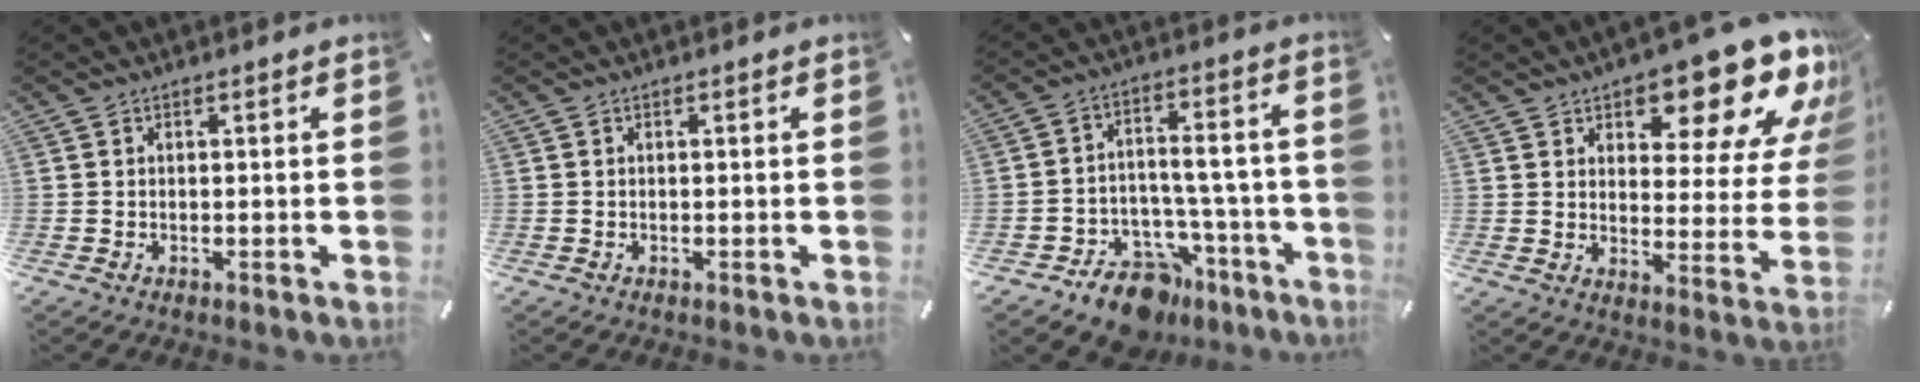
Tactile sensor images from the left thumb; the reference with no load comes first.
{"total": 0.0}
{"total": 12.7, "force": [-8.6, 7.6, 5.6], "torque": [-0.072, 0.058, -0.138]}
{"total": 17.1, "force": [12.5, 7.0, 9.3], "torque": [-0.110, -0.100, 0.203]}